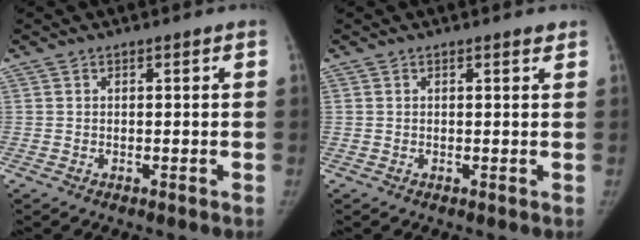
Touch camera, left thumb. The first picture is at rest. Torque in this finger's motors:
{"motor_torque": [-0.08, -0.57, 0.62, -0.41, 0.06]}